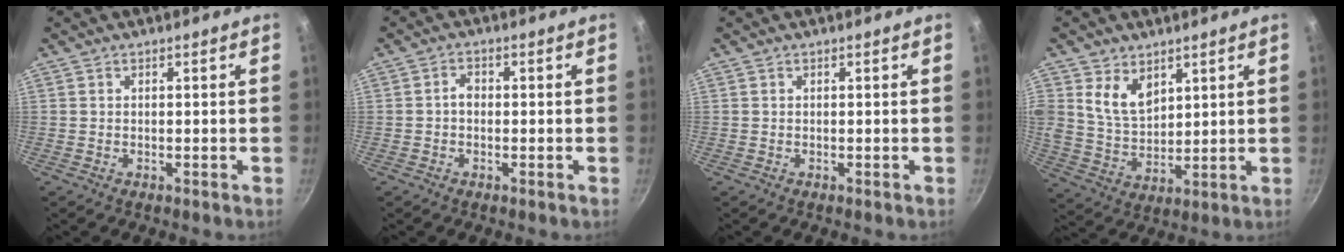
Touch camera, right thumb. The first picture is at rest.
{"total": 2.0, "force": [-0.3, 1.5, 1.3], "torque": [-0.016, 0.010, -0.007]}
{"total": 0.0}
{"total": 8.4, "force": [4.2, 5.5, 4.6], "torque": [-0.070, -0.033, 0.088]}